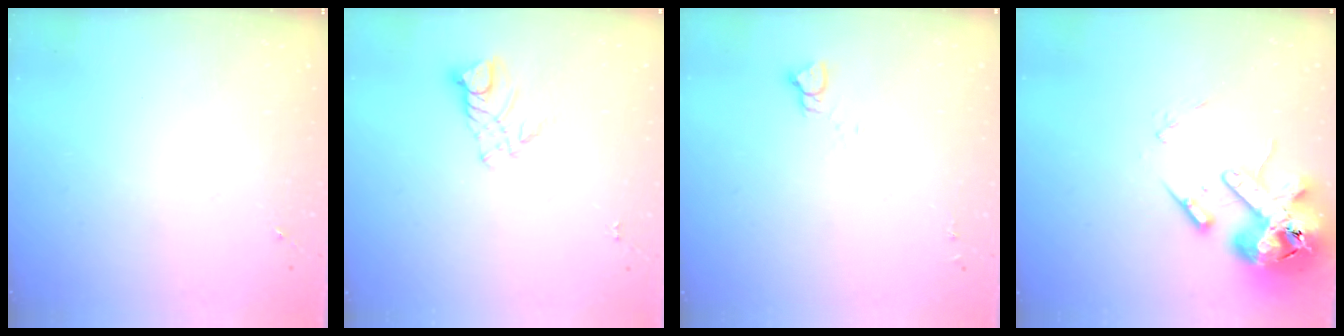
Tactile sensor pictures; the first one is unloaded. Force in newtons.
{"total": 6.7, "press": 6.7, "slide": 0.5}
{"total": 3.9, "press": 3.9, "slide": 0.4}
{"total": 15.8, "press": 15.5, "slide": 2.8}